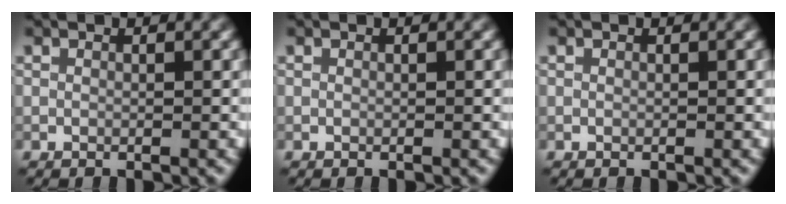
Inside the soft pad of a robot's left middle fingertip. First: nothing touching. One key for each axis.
{"total": 0.0}
{"total": 0.0}